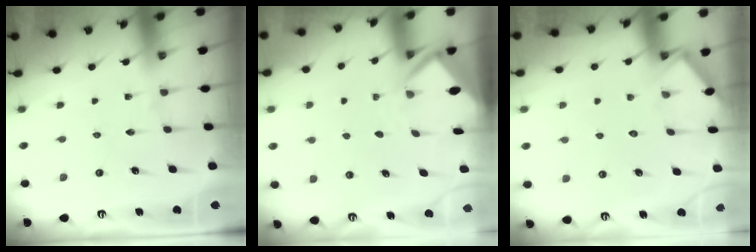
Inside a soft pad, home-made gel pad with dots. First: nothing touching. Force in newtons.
{"total": 3.3, "press": 3.3, "slide": 0.3}
{"total": 3.3, "press": 3.3, "slide": 0.5}